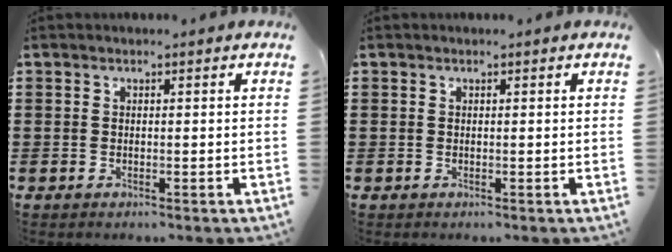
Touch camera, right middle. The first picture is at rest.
{"total": 0.0}